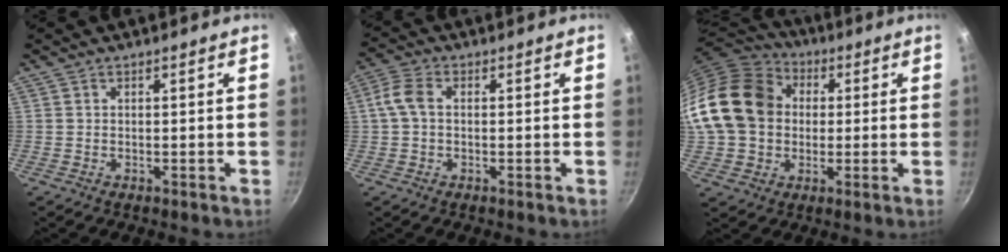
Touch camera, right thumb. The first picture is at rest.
{"total": 4.9, "force": [0.3, 3.3, 3.7], "torque": [-0.081, 0.016, -0.004]}
{"total": 19.4, "force": [2.3, 15.9, 11.0], "torque": [-0.193, 0.034, 0.035]}